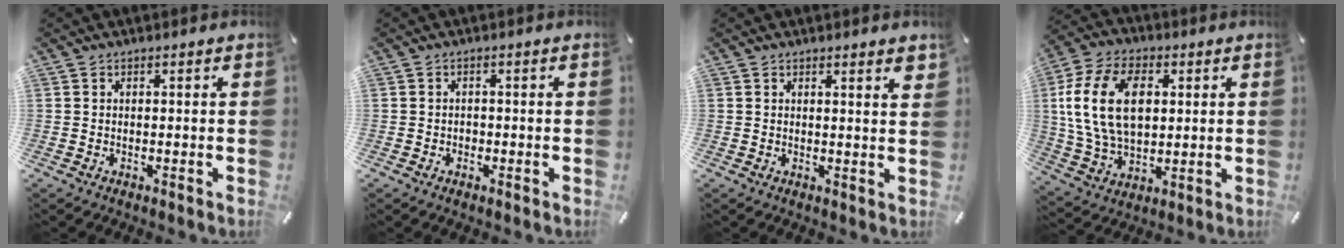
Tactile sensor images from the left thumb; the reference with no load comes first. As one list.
[{"total": 1.0, "force": [-0.4, 0.9, 0.5], "torque": [-0.010, 0.003, -0.010]}, {"total": 1.9, "force": [1.6, 0.0, 1.1], "torque": [-0.016, -0.004, 0.027]}, {"total": 16.6, "force": [3.0, 11.2, 11.8], "torque": [-0.255, 0.010, 0.051]}]